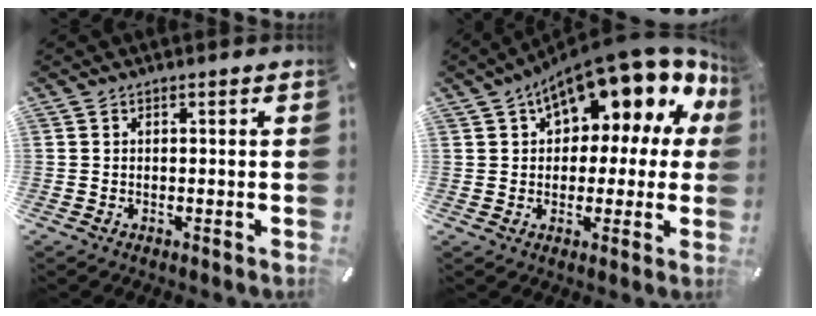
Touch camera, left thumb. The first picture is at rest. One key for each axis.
{"total": 15.6, "fx": 9.2, "fy": 7.3, "fz": 10.2, "tx": -0.140, "ty": -0.071, "tz": 0.153}